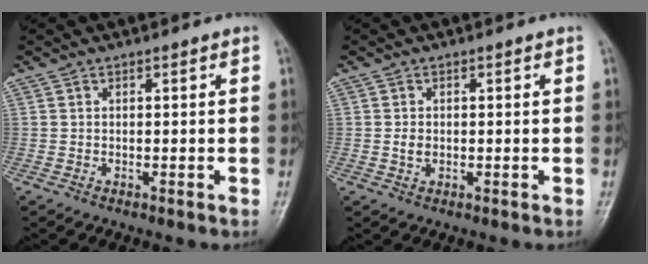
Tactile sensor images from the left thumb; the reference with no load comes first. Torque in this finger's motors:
{"motor_torque": [-0.27, 0.24, 0.06, 0.00, 0.00]}